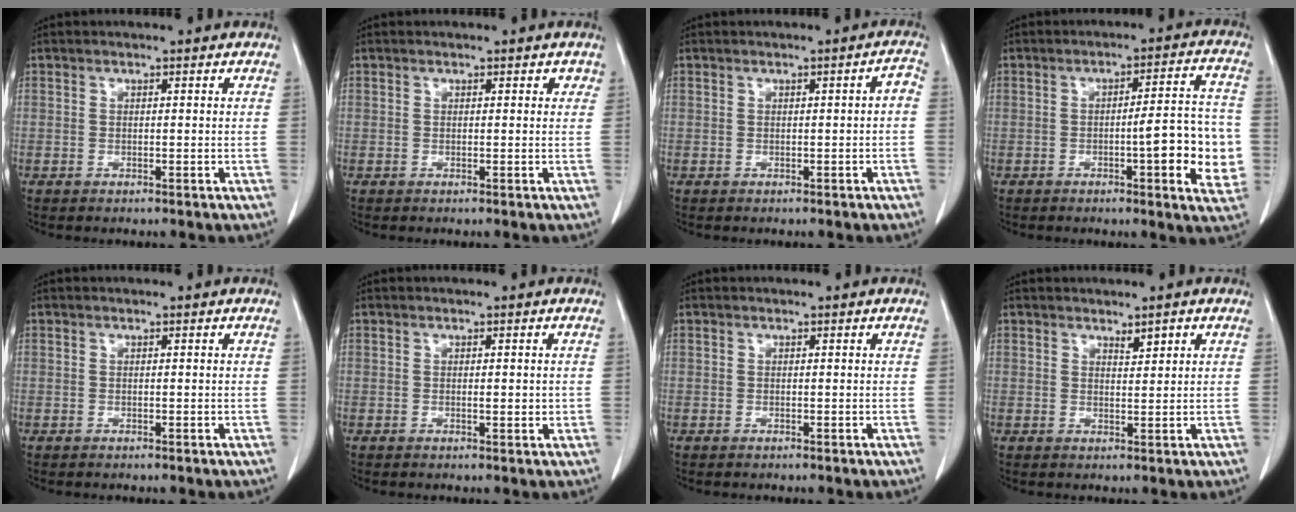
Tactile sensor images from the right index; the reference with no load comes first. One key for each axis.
{"total": 0.9, "fx": 0.5, "fy": 0.7, "fz": 0.4, "tx": 0.005, "ty": 0.004, "tz": 0.002}
{"total": 1.7, "fx": -0.4, "fy": 0.4, "fz": 1.6, "tx": -0.013, "ty": 0.005, "tz": -0.006}
{"total": 10.8, "fx": -2.1, "fy": 1.9, "fz": 10.4, "tx": -0.123, "ty": 0.016, "tz": -0.025}
{"total": 0.0}
{"total": 1.9, "fx": 0.3, "fy": 0.9, "fz": 1.6, "tx": -0.021, "ty": -0.004, "tz": 0.005}
{"total": 0.0}
{"total": 1.6, "fx": 1.1, "fy": 0.4, "fz": 1.0, "tx": -0.016, "ty": -0.004, "tz": 0.021}